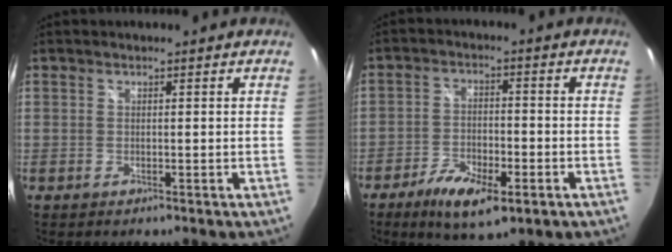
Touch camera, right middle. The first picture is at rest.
{"total": 10.3, "force": [-5.7, 3.8, 7.7], "torque": [-0.163, -0.024, -0.097]}